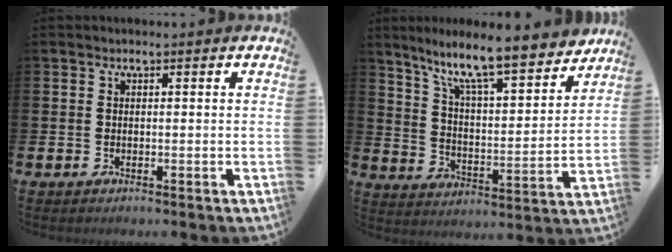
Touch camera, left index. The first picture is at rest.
{"total": 10.9, "force": [9.4, 1.4, 5.3], "torque": [-0.114, -0.069, 0.153]}